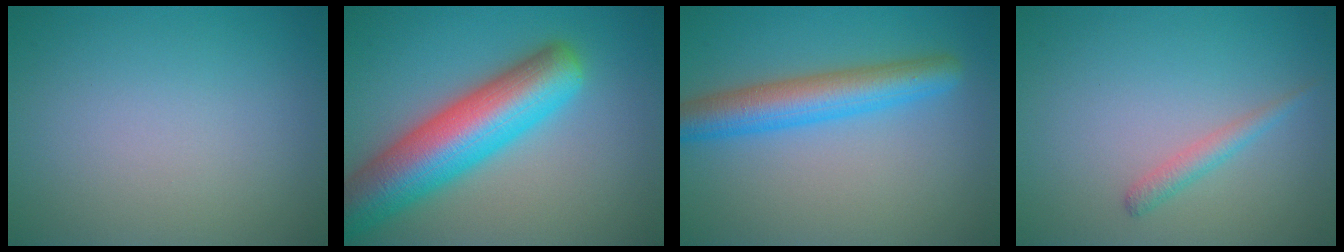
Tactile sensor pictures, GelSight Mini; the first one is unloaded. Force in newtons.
{"total": 10.4, "press": 10.4, "slide": 0.4}
{"total": 5.4, "press": 5.4, "slide": 0.1}
{"total": 1.4, "press": 1.4, "slide": 0.2}